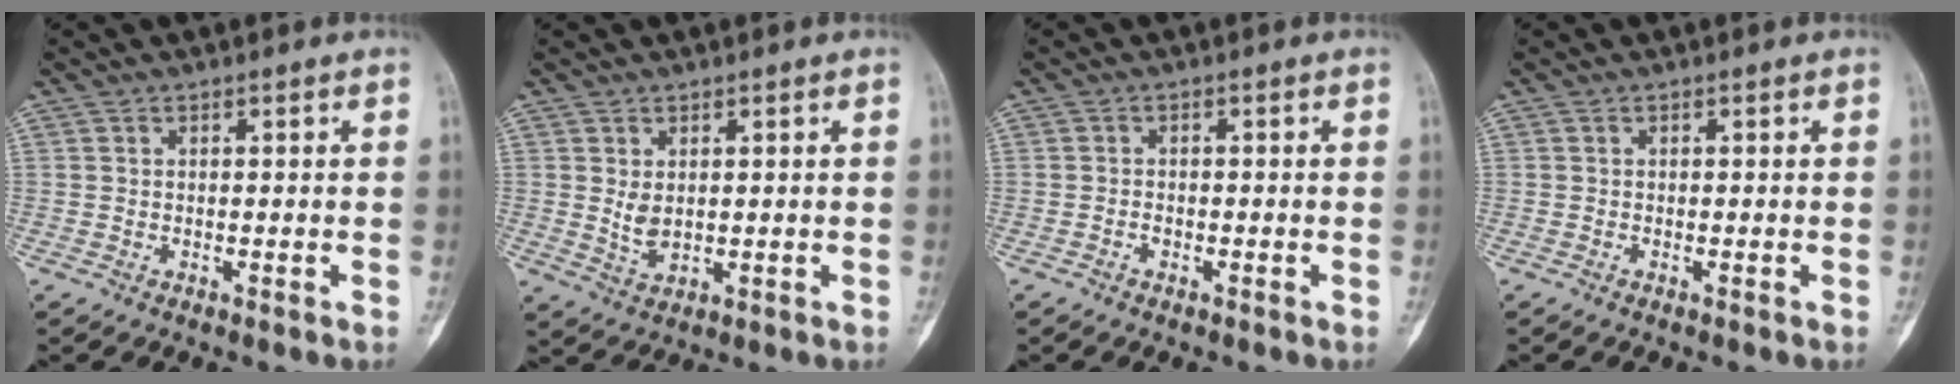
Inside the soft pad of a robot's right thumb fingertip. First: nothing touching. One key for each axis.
{"total": 3.4, "fx": 0.7, "fy": 2.1, "fz": 2.6, "tx": -0.037, "ty": -0.012, "tz": 0.021}
{"total": 0.9, "fx": -0.5, "fy": 0.6, "fz": 0.4, "tx": -0.005, "ty": 0.003, "tz": -0.010}
{"total": 0.0}